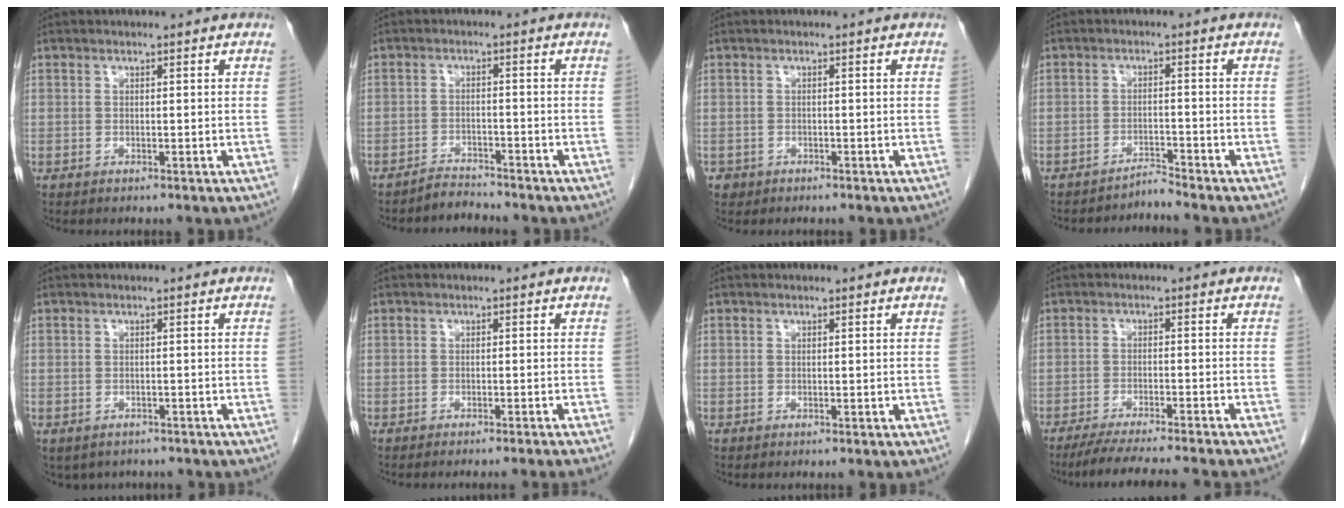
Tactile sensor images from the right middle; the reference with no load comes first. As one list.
[{"total": 2.5, "force": [-2.4, 0.1, -0.5], "torque": [0.013, -0.010, -0.040]}, {"total": 1.2, "force": [-0.7, 1.0, 0.0], "torque": [-0.007, 0.003, -0.010]}, {"total": 2.4, "force": [-2.2, -0.8, -0.6], "torque": [0.019, -0.007, -0.033]}, {"total": 5.0, "force": [-4.0, 2.7, 1.1], "torque": [-0.006, 0.007, -0.046]}, {"total": 5.1, "force": [-4.5, -1.4, 2.0], "torque": [-0.010, -0.001, -0.055]}, {"total": 0.0}, {"total": 11.7, "force": [-10.4, -0.7, 5.4], "torque": [-0.061, -0.021, -0.155]}]